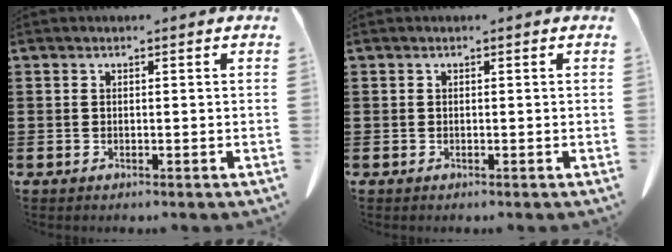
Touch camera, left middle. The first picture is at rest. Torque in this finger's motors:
{"motor_torque": [0.00, 0.00, 0.01, 0.00]}